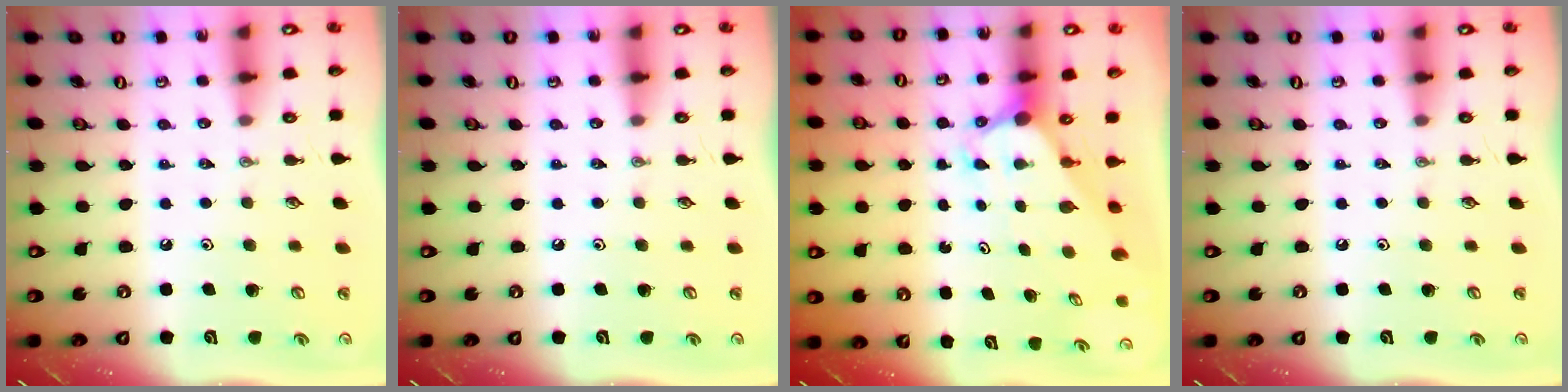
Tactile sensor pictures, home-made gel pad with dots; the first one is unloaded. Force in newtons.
{"total": 0.0}
{"total": 2.5, "press": 2.5, "slide": 0.1}
{"total": 0.0}